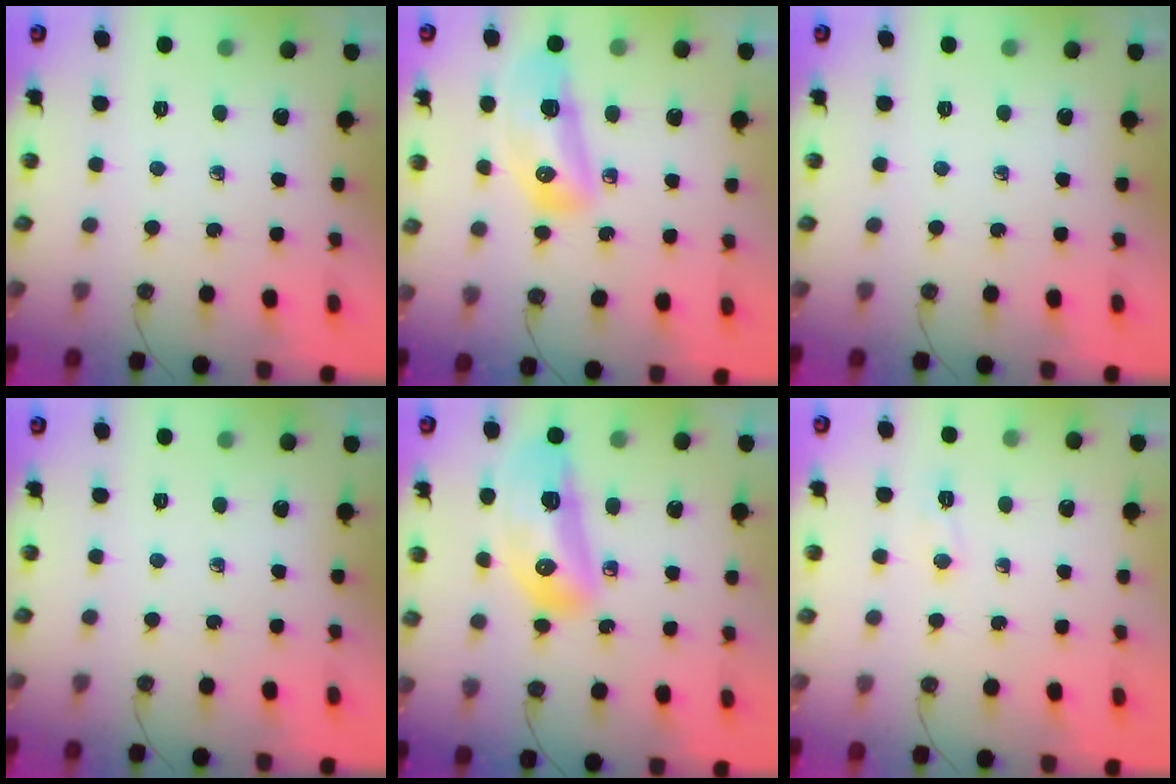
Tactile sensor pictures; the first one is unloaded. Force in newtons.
{"total": 12.0, "press": 11.8, "slide": 2.1}
{"total": 0.0}
{"total": 0.0}
{"total": 15.1, "press": 14.9, "slide": 2.5}
{"total": 5.3, "press": 5.0, "slide": 1.7}